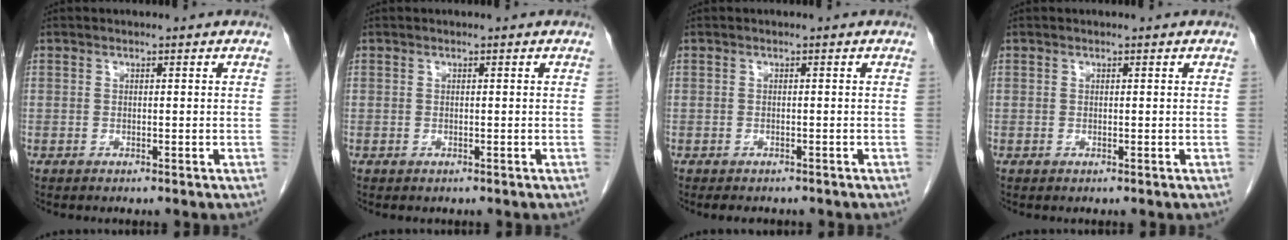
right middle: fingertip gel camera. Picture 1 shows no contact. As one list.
[{"total": 0.0}, {"total": 3.3, "force": [-2.8, 1.3, 1.2], "torque": [-0.015, -0.004, -0.031]}, {"total": 0.0}]